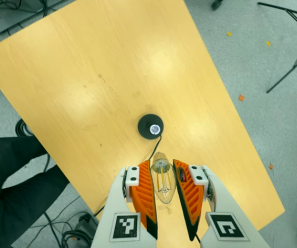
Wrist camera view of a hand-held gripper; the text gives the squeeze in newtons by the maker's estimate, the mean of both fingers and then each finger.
{"total": 11.2, "left": 10.9, "right": 11.5}